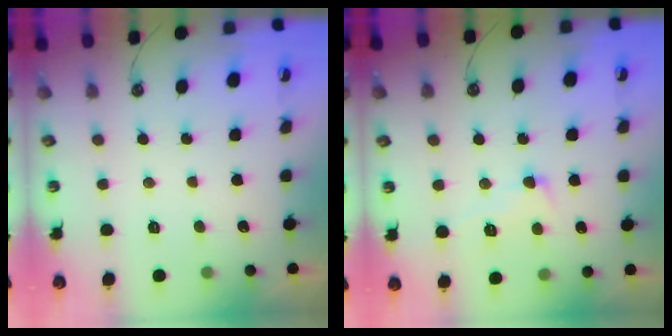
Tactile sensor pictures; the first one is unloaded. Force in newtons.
{"total": 1.0, "press": 0.3, "slide": 0.9}